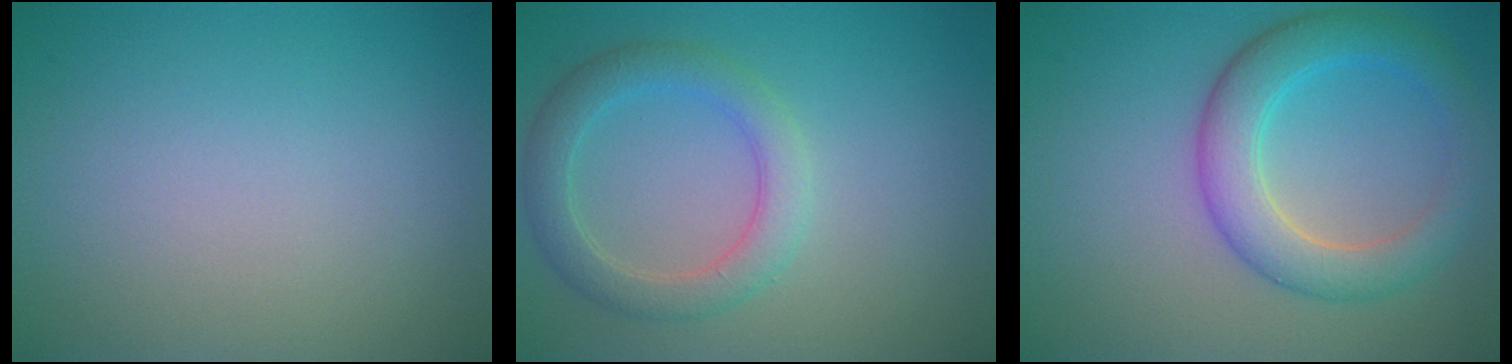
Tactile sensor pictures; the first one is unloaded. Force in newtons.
{"total": 3.5, "press": 3.5, "slide": 0.3}
{"total": 5.1, "press": 5.1, "slide": 0.1}